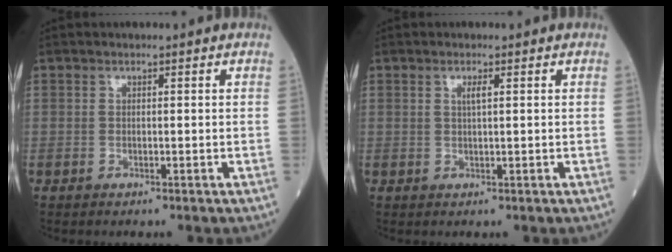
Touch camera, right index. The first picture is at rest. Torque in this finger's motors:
{"motor_torque": [0.04, 0.06, -0.01, 0.03]}